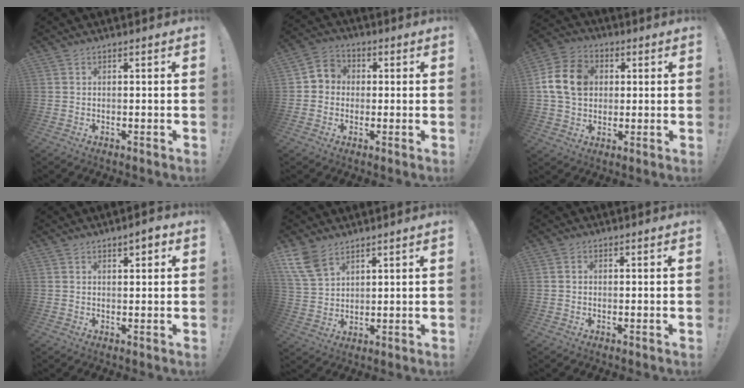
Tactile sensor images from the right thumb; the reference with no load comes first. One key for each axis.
{"total": 5.5, "fx": -0.8, "fy": 5.2, "fz": 1.6, "tx": -0.019, "ty": 0.017, "tz": -0.013}
{"total": 14.3, "fx": 2.5, "fy": 11.3, "fz": 8.4, "tx": -0.146, "ty": 0.003, "tz": 0.050}
{"total": 3.1, "fx": 1.7, "fy": 1.2, "fz": 2.3, "tx": -0.028, "ty": -0.005, "tz": 0.025}
{"total": 8.6, "fx": 6.1, "fy": 4.6, "fz": 4.1, "tx": -0.084, "ty": -0.021, "tz": 0.124}
{"total": 0.8, "fx": -0.2, "fy": 0.8, "fz": 0.2, "tx": -0.006, "ty": 0.004, "tz": -0.004}